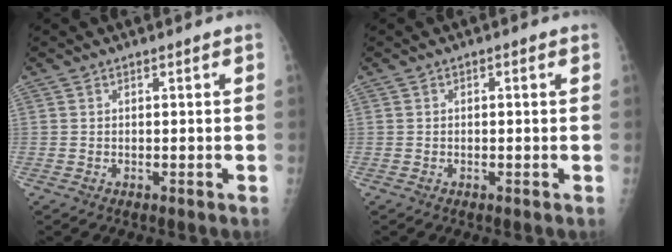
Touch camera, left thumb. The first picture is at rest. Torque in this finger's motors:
{"motor_torque": [-0.27, -0.18, -0.21, -0.20, -0.01]}